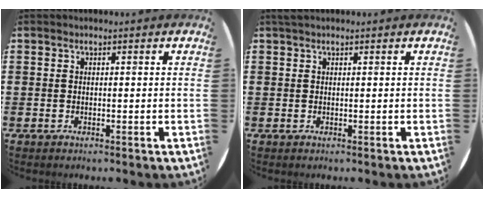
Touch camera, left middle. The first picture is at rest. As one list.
[{"total": 0.5, "force": [0.5, 0.2, 0.2], "torque": [-0.004, 0.002, 0.010]}]